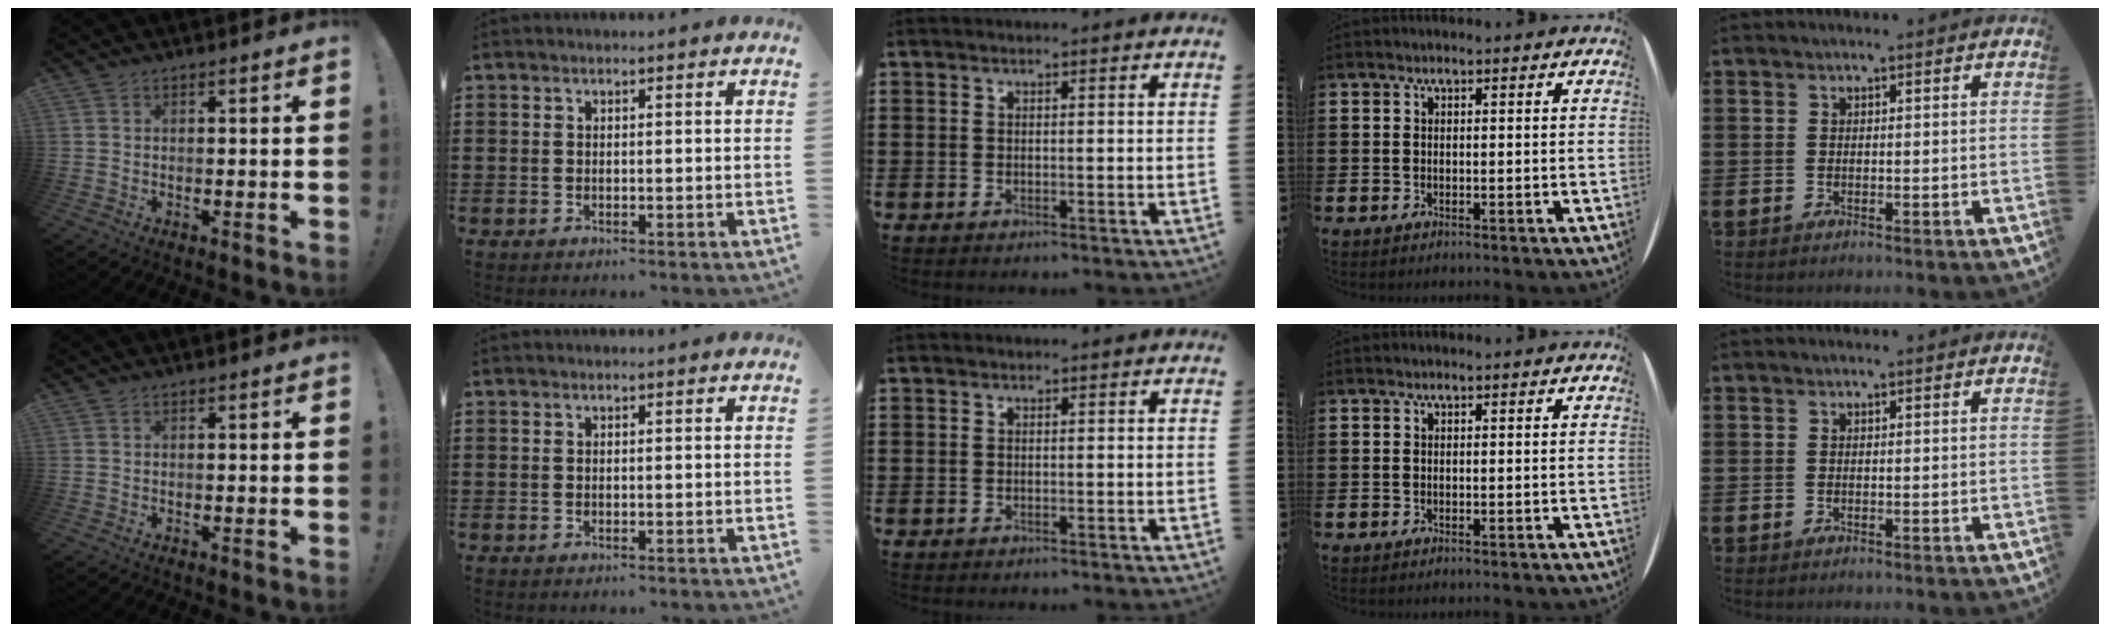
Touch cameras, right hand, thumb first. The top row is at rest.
{}